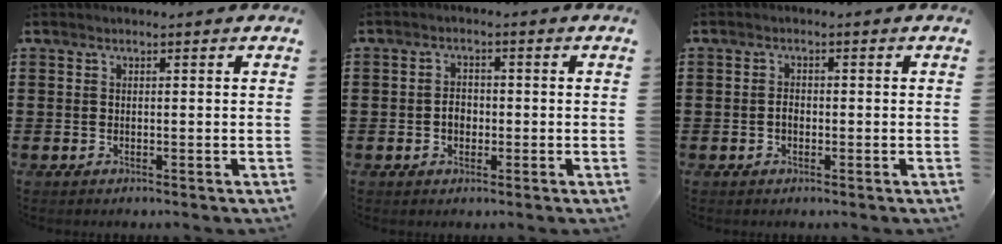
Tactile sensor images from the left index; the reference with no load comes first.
{"total": 1.9, "force": [-0.2, 1.4, 1.3], "torque": [-0.027, 0.005, -0.005]}
{"total": 1.6, "force": [-0.3, 1.1, 1.1], "torque": [-0.023, 0.004, -0.007]}